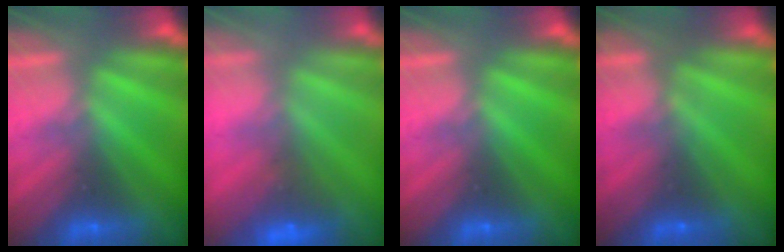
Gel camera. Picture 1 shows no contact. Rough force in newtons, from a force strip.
{"total": 5.5}
{"total": 0.0}
{"total": 7.7}